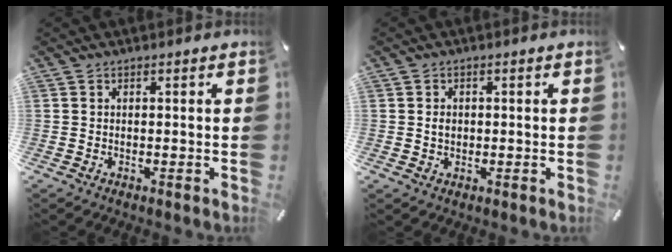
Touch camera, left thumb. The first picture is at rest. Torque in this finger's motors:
{"motor_torque": [0.12, 0.08, 0.12, 0.12, 0.00]}